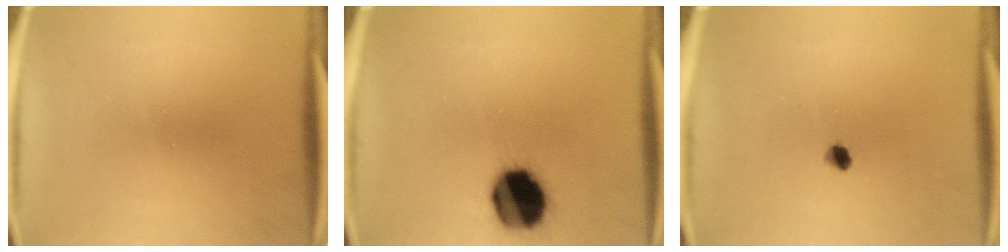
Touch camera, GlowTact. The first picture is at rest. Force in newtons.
{"total": 15.6}
{"total": 1.9}